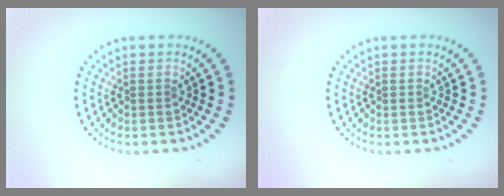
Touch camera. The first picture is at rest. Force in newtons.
{"total": 0.0}